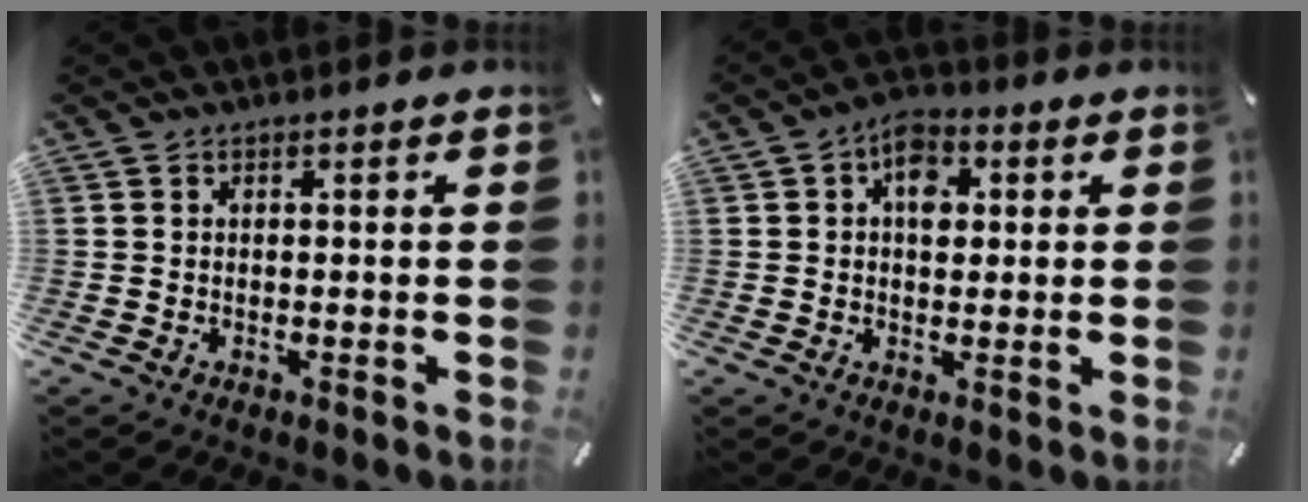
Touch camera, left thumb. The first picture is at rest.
{"total": 6.5, "force": [1.7, 4.5, 4.5], "torque": [-0.050, -0.004, 0.023]}